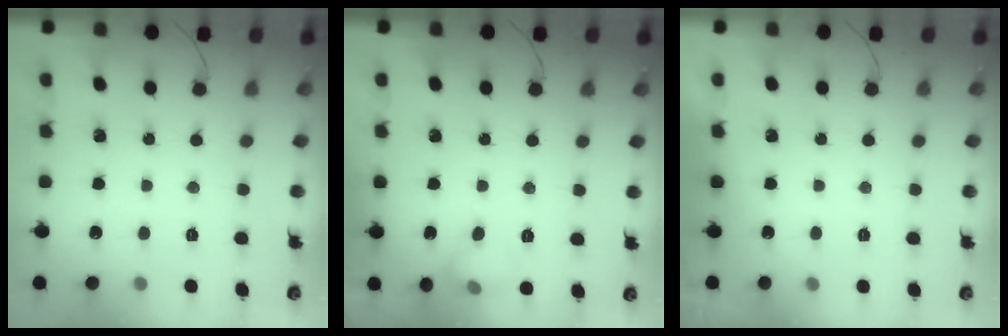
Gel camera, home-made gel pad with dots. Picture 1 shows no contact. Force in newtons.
{"total": 9.3, "press": 6.9, "slide": 6.2}
{"total": 0.0}